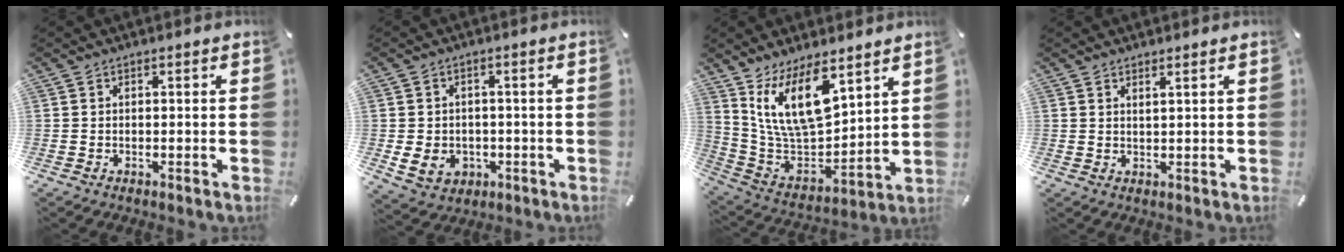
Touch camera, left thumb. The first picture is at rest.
{"total": 7.1, "force": [-1.4, 6.1, 3.3], "torque": [-0.062, 0.009, -0.023]}
{"total": 17.1, "force": [10.1, 8.2, 11.1], "torque": [-0.225, -0.056, 0.183]}
{"total": 1.1, "force": [1.1, -0.1, 0.3], "torque": [-0.006, -0.002, 0.020]}